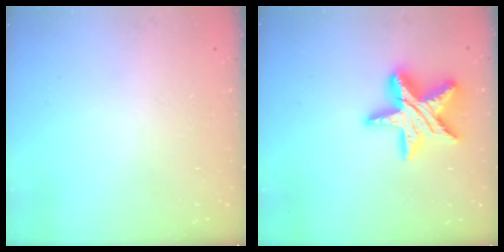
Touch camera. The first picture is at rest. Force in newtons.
{"total": 17.8, "press": 17.8, "slide": 1.2}